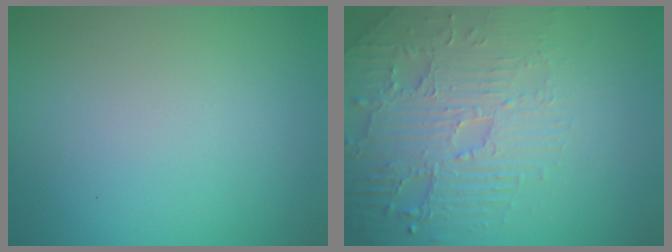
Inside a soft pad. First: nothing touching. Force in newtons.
{"total": 4.9, "press": 4.6, "slide": 1.8}